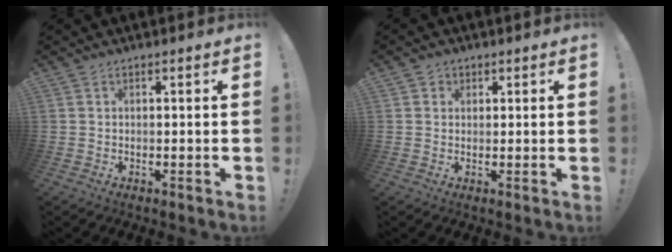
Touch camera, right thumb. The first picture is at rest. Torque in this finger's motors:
{"motor_torque": [-0.32, 0.05, -0.03, 0.11, 0.05]}